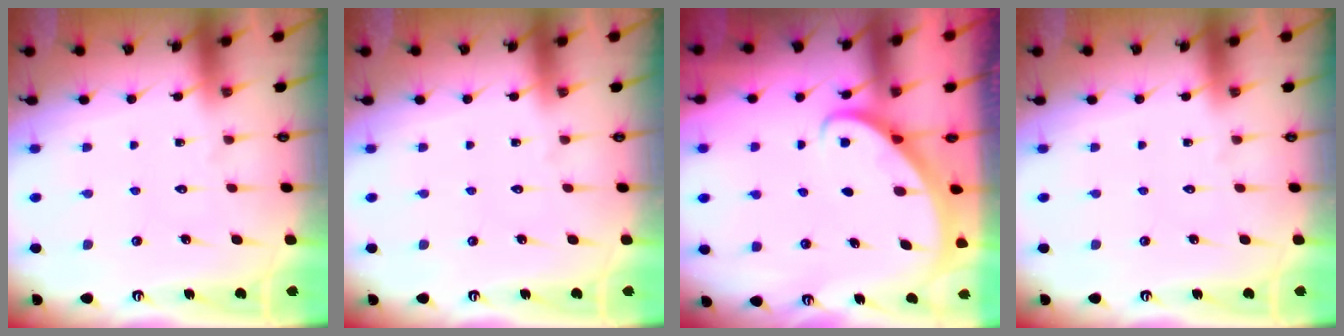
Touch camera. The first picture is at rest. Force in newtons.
{"total": 0.0}
{"total": 2.7, "press": 2.7, "slide": 0.2}
{"total": 0.0}